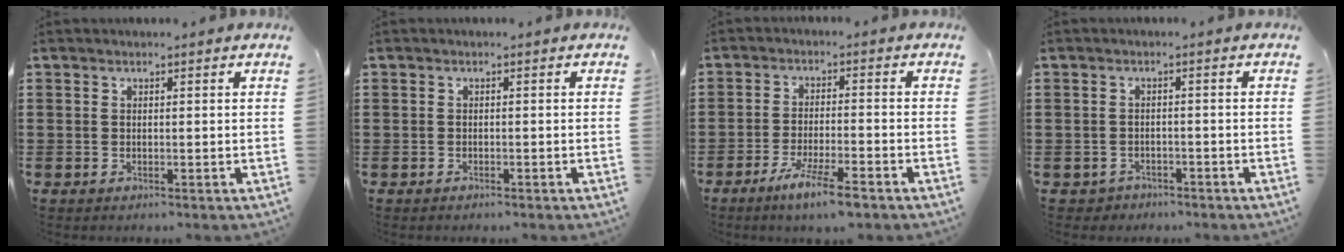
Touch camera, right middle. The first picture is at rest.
{"total": 0.7, "force": [-0.6, 0.4, -0.1], "torque": [0.000, 0.000, -0.014]}
{"total": 6.1, "force": [-4.4, 0.4, 4.2], "torque": [-0.078, -0.008, -0.077]}
{"total": 2.0, "force": [-1.8, 0.8, -0.3], "torque": [-0.005, -0.002, -0.042]}